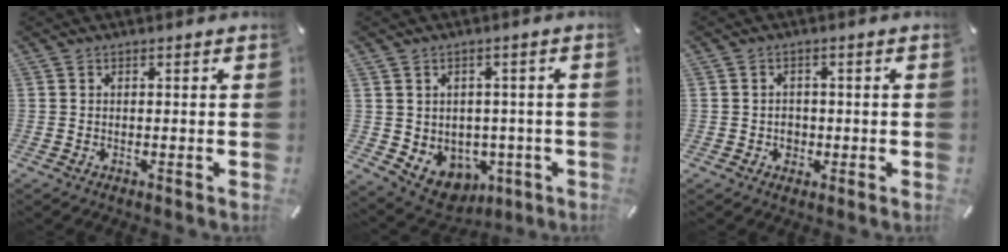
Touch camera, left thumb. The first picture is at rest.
{"total": 5.8, "force": [-0.2, 5.7, 1.2], "torque": [-0.027, -0.016, 0.005]}
{"total": 2.5, "force": [-0.4, 2.4, 0.7], "torque": [-0.007, 0.001, -0.011]}